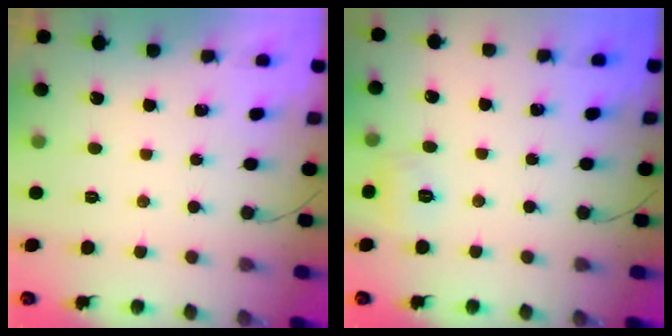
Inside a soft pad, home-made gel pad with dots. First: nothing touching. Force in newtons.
{"total": 5.2, "press": 5.0, "slide": 1.4}